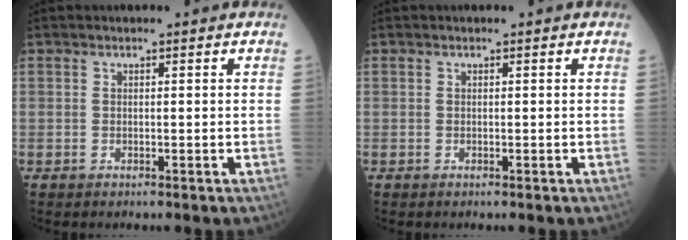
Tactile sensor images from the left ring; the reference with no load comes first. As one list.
[{"total": 0.0}]